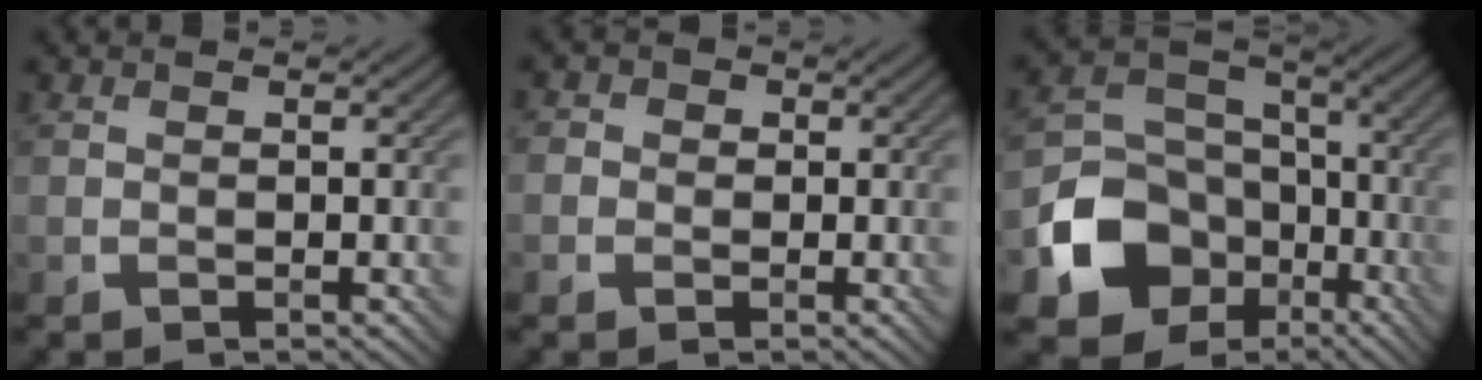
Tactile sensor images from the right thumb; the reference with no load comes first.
{"total": 2.7, "force": [0.1, 2.5, 0.8], "torque": [-0.014, 0.005, -0.020]}
{"total": 12.1, "force": [-5.1, 9.6, 5.4], "torque": [-0.127, -0.027, -0.100]}